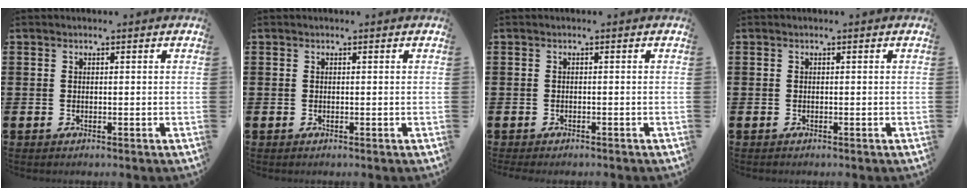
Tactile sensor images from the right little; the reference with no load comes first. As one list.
[{"total": 0.0}, {"total": 0.0}, {"total": 0.0}]